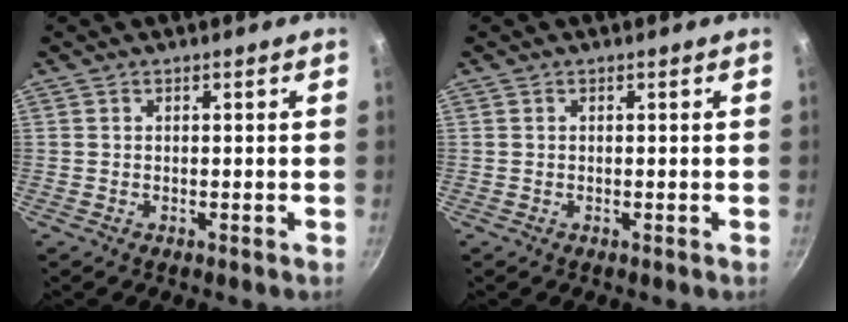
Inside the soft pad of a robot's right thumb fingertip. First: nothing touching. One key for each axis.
{"total": 0.0}